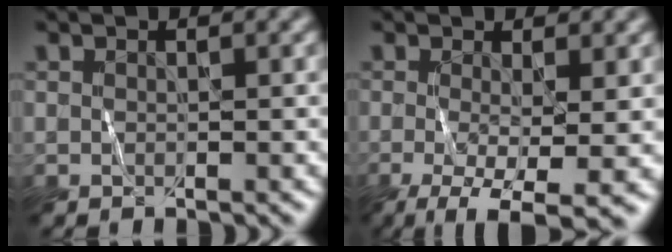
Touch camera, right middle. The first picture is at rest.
{"total": 7.9, "force": [-3.0, 2.8, 6.7], "torque": [-0.130, -0.020, -0.038]}